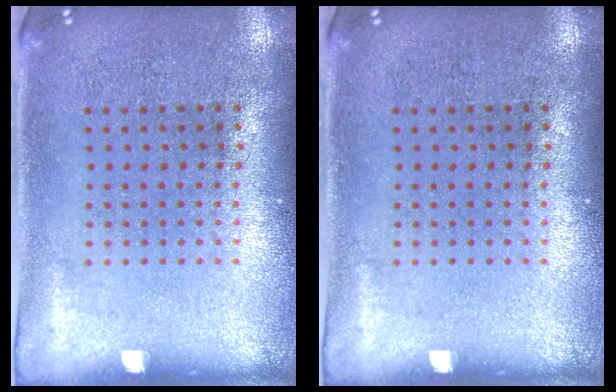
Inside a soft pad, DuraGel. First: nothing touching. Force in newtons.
{"total": 0.0}